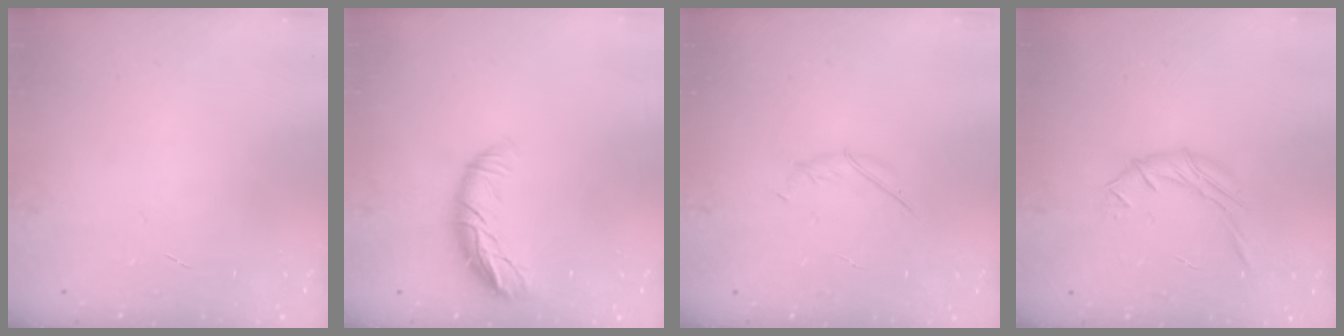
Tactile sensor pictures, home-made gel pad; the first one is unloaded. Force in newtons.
{"total": 9.0, "press": 8.9, "slide": 1.1}
{"total": 2.0, "press": 2.0, "slide": 0.6}
{"total": 5.6, "press": 5.6, "slide": 0.5}